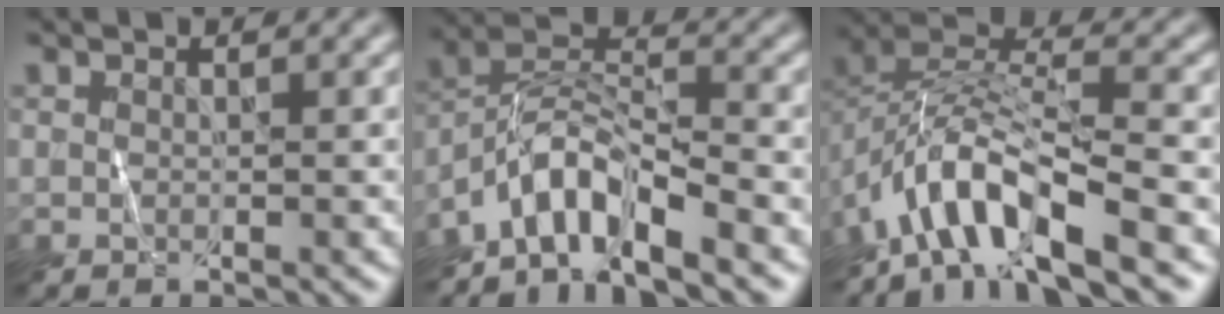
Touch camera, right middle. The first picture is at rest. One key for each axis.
{"total": 5.9, "fx": -5.0, "fy": 0.9, "fz": 3.0, "tx": -0.053, "ty": 0.010, "tz": -0.101}
{"total": 8.6, "fx": -5.9, "fy": 2.3, "fz": 5.9, "tx": -0.104, "ty": 0.008, "tz": -0.121}